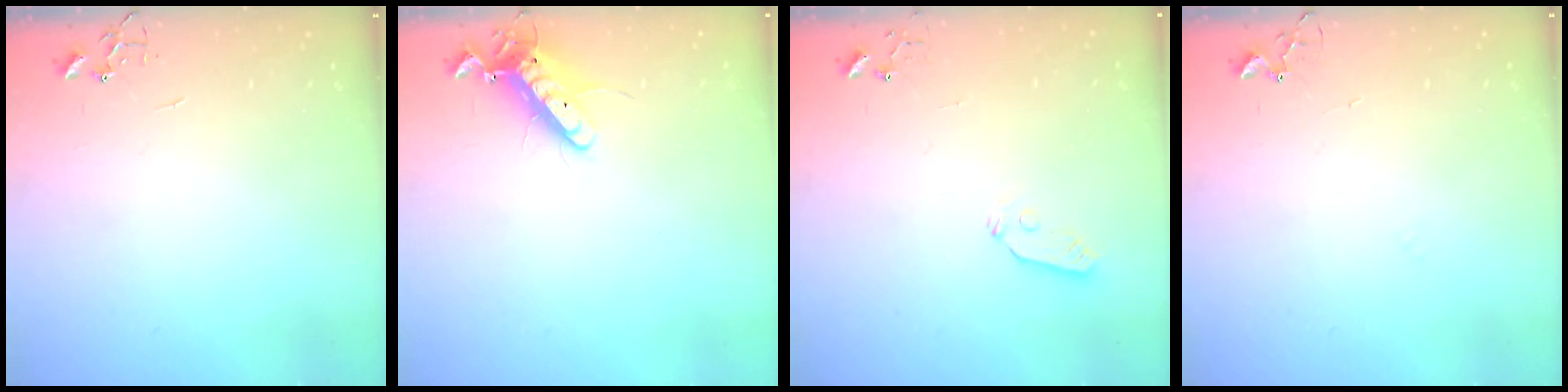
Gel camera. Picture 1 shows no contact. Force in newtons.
{"total": 11.6, "press": 11.4, "slide": 2.2}
{"total": 4.6, "press": 4.6, "slide": 0.3}
{"total": 4.9, "press": 4.9, "slide": 0.5}